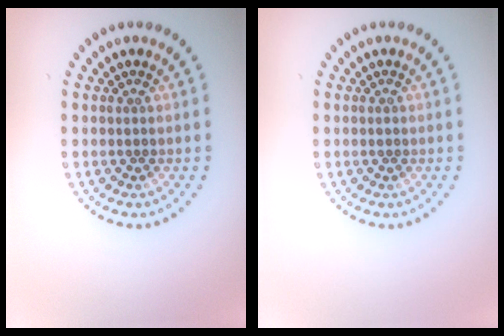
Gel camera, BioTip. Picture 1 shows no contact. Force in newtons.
{"total": 0.6, "press": 0.6, "slide": 0.2}